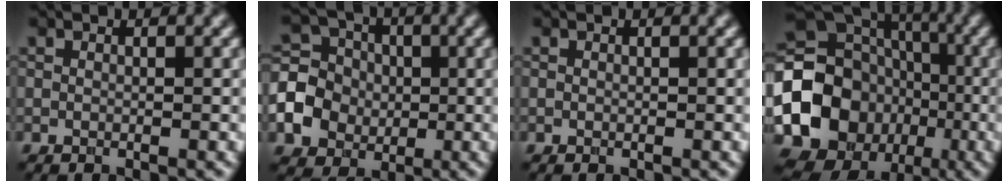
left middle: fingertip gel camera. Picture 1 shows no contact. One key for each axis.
{"total": 7.2, "fx": -1.6, "fy": 6.5, "fz": 2.8, "tx": -0.066, "ty": 0.011, "tz": -0.051}
{"total": 0.0}
{"total": 15.8, "fx": -3.3, "fy": 13.5, "fz": 7.6, "tx": -0.149, "ty": -0.020, "tz": -0.081}